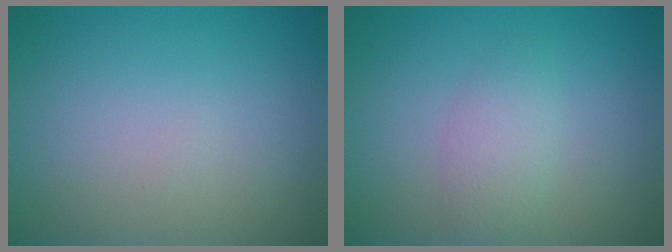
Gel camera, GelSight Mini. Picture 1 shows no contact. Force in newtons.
{"total": 2.1, "press": 2.1, "slide": 0.1}